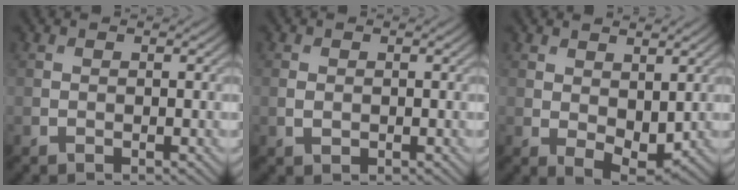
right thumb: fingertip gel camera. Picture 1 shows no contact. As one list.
[{"total": 1.3, "force": [-0.1, 1.0, 0.8], "torque": [-0.020, -0.003, -0.001]}, {"total": 4.6, "force": [0.9, 2.7, 3.6], "torque": [-0.068, -0.012, 0.023]}]